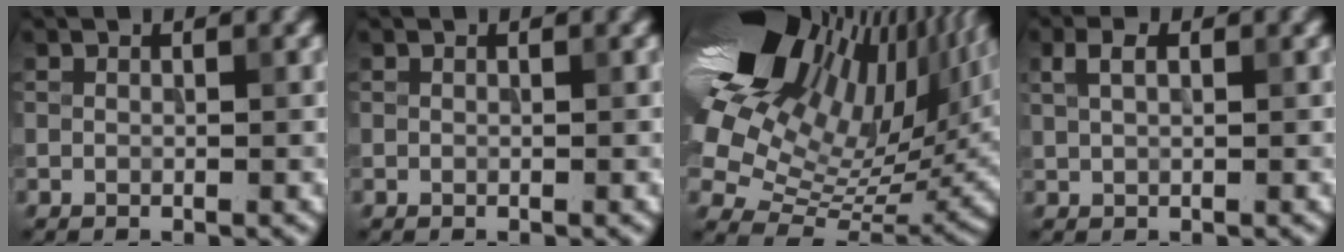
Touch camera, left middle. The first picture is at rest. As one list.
[{"total": 0.0}, {"total": 18.5, "force": [9.2, 10.7, 12.0], "torque": [-0.254, 0.041, 0.162]}, {"total": 1.9, "force": [0.9, 0.9, 1.4], "torque": [-0.031, 0.005, 0.017]}]